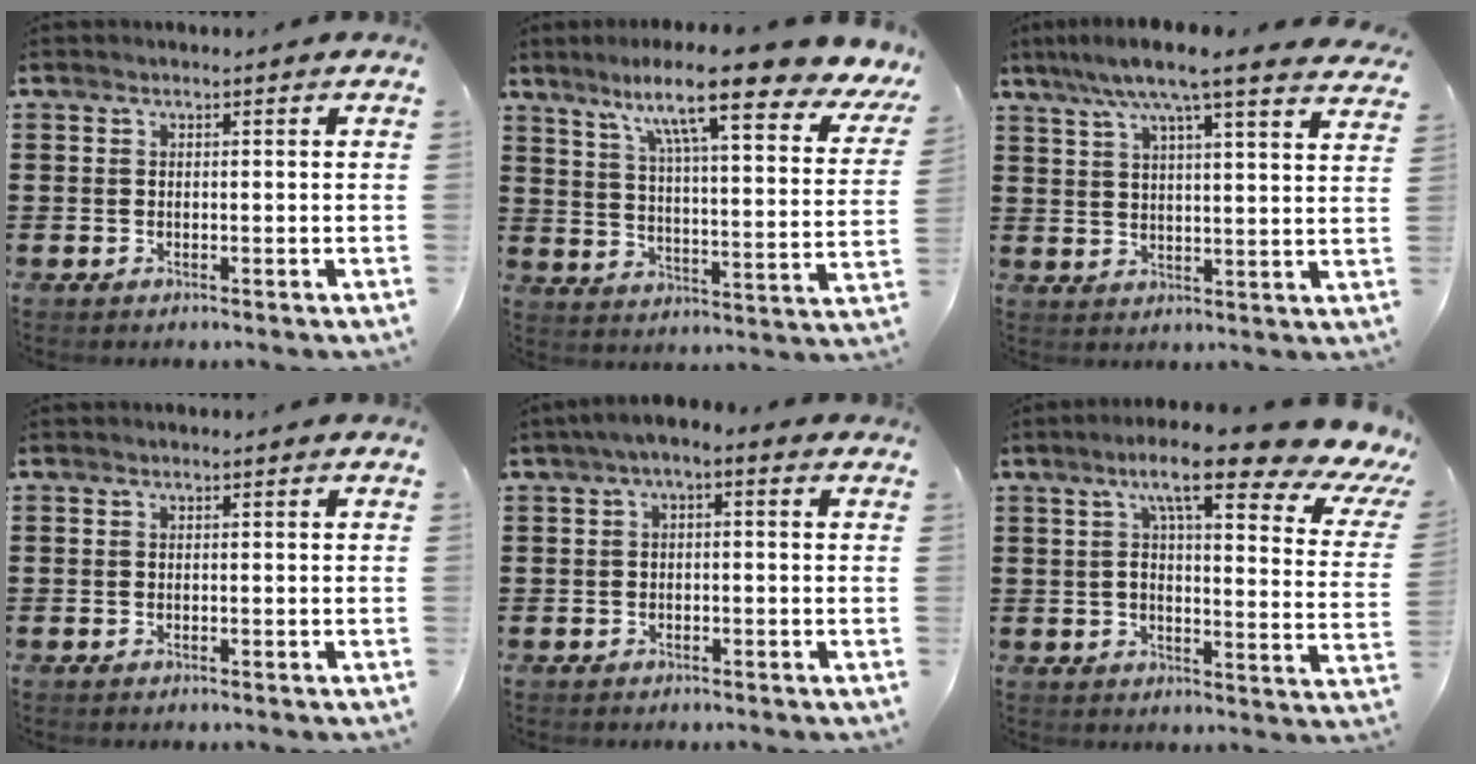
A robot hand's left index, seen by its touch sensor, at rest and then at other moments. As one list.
[{"total": 14.3, "force": [10.3, 1.3, 9.8], "torque": [-0.180, -0.066, 0.158]}, {"total": 8.3, "force": [6.7, 0.1, 5.0], "torque": [-0.110, -0.025, 0.113]}, {"total": 0.0}, {"total": 2.1, "force": [-1.5, 0.5, 1.3], "torque": [-0.023, 0.001, -0.033]}, {"total": 11.6, "force": [7.8, 1.2, 8.5], "torque": [-0.150, -0.038, 0.120]}]